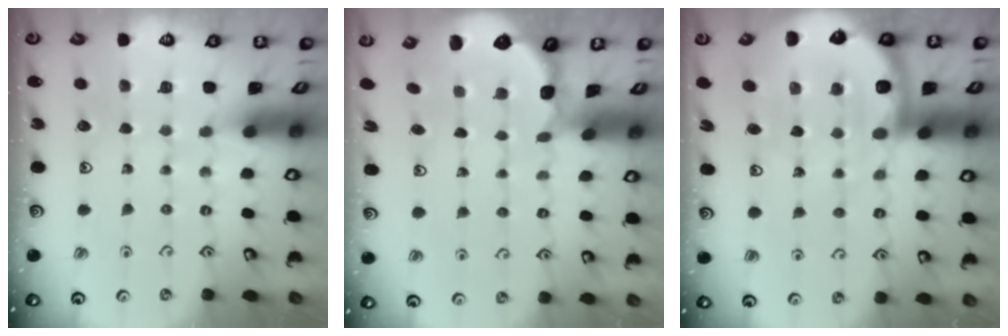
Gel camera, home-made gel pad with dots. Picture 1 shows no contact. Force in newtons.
{"total": 2.6, "press": 2.1, "slide": 1.6}
{"total": 10.4, "press": 10.4, "slide": 1.2}